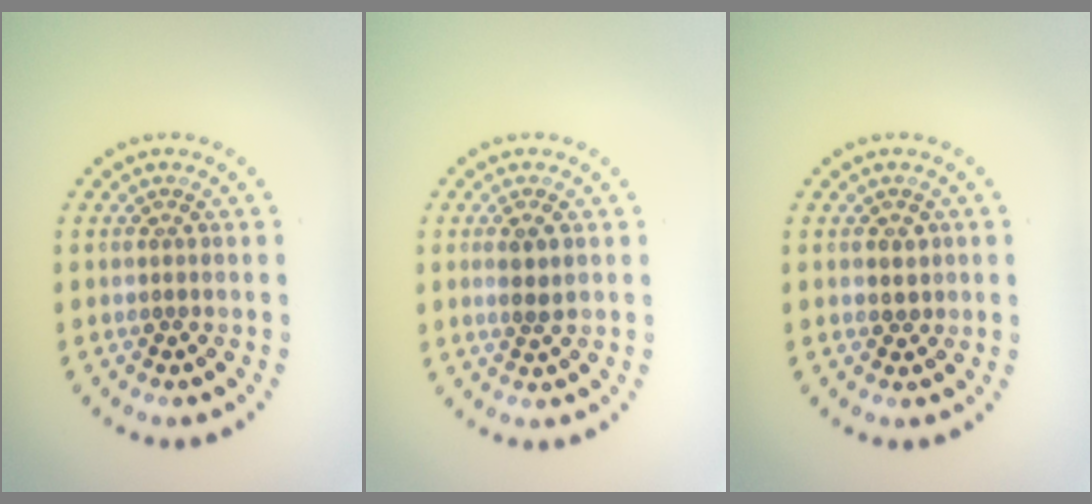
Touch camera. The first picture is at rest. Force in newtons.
{"total": 1.4, "press": 1.2, "slide": 0.6}
{"total": 1.2, "press": 1.1, "slide": 0.4}